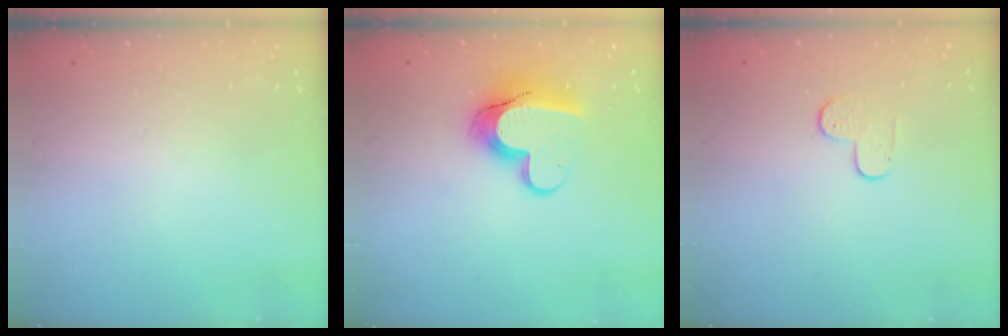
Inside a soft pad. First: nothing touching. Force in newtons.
{"total": 11.8, "press": 11.8, "slide": 1.0}
{"total": 5.8, "press": 5.7, "slide": 0.6}